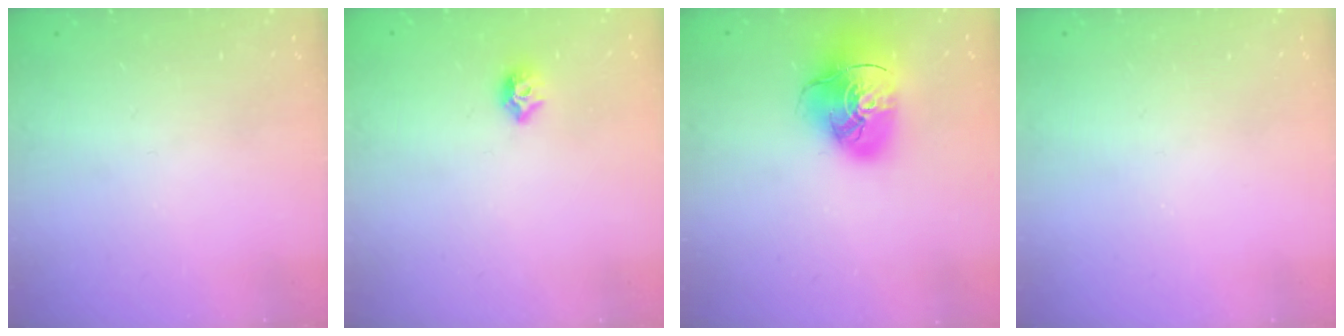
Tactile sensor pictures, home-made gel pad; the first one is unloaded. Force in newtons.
{"total": 7.5, "press": 7.4, "slide": 0.8}
{"total": 16.9, "press": 16.8, "slide": 2.0}
{"total": 0.0}